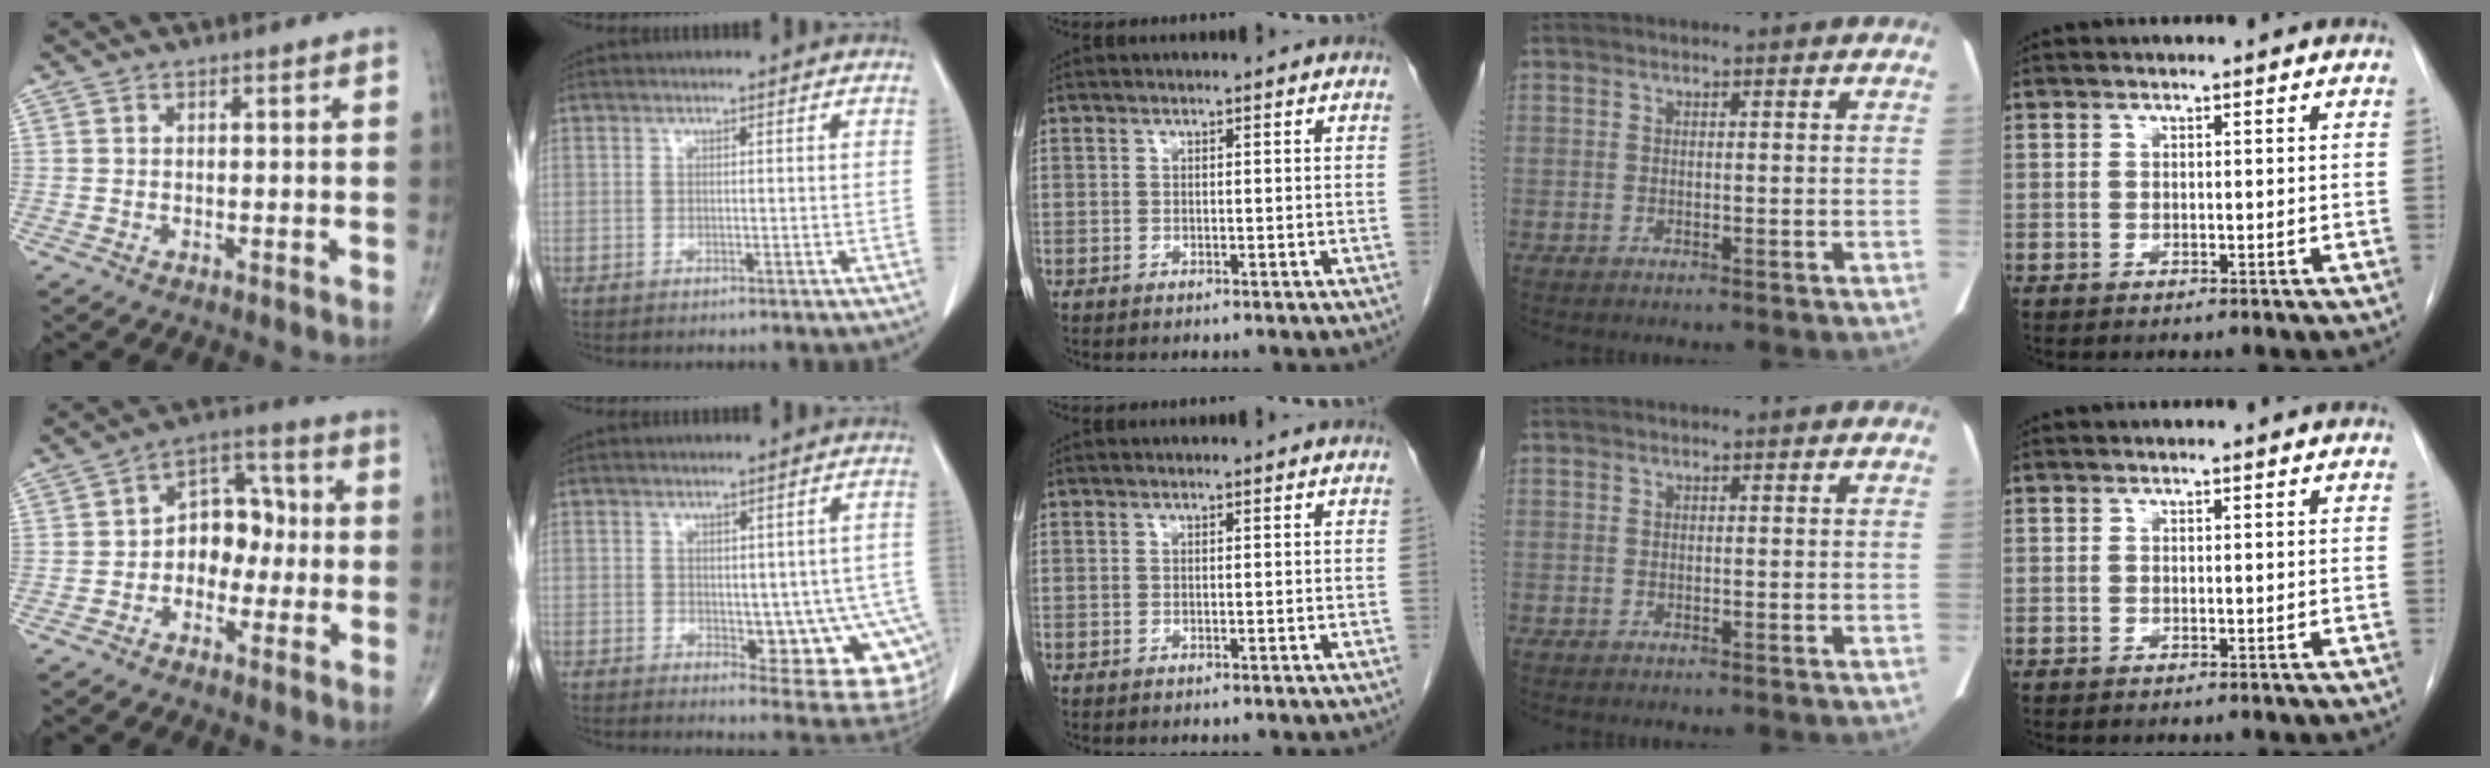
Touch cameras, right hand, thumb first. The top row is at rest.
{"thumb": {"total": 9.4, "force": [-1.1, 6.8, 6.4], "torque": [-0.058, 0.040, -0.030]}, "index": {"total": 12.1, "force": [-2.4, 4.8, 10.8], "torque": [-0.081, 0.005, -0.015]}}